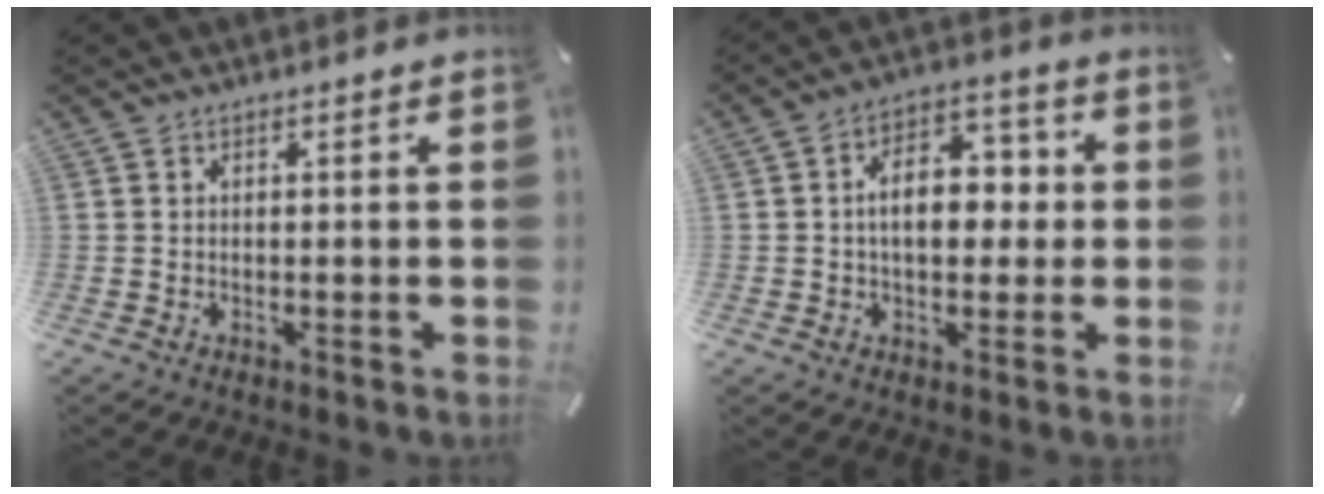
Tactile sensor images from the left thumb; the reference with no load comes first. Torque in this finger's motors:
{"motor_torque": [1.79, 1.76, 1.33, -0.08, 0.32]}